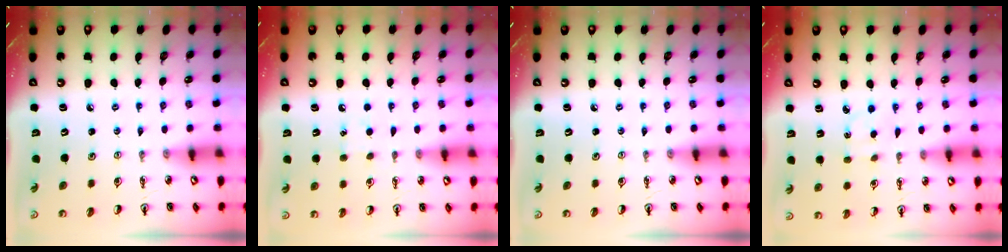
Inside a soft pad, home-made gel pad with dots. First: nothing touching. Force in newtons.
{"total": 5.4, "press": 5.4, "slide": 0.7}
{"total": 0.0}
{"total": 1.7, "press": 1.6, "slide": 0.6}